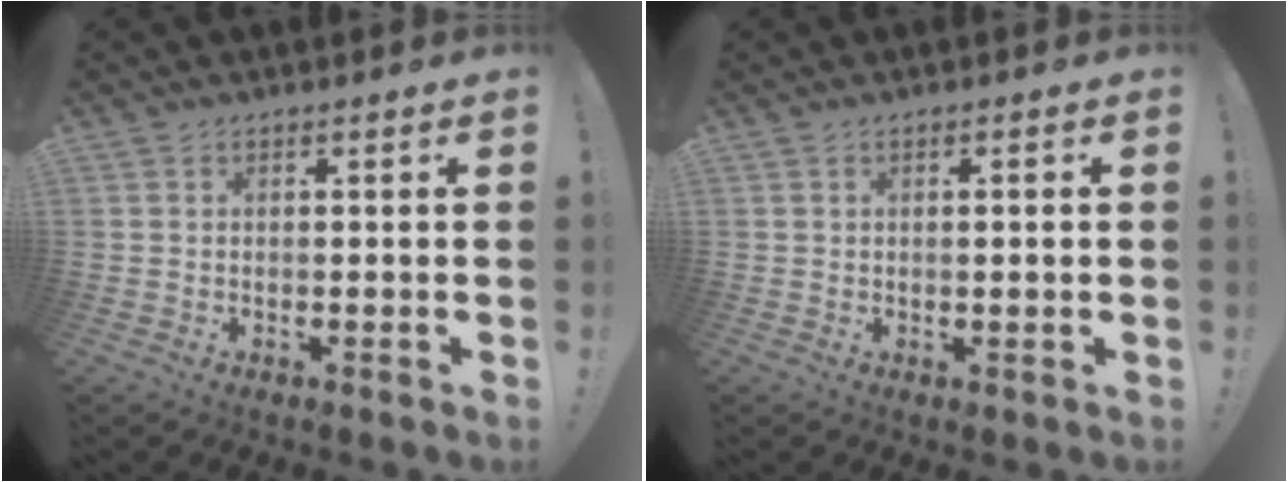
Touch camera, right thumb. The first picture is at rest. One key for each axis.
{"total": 1.5, "fx": 0.2, "fy": -0.1, "fz": 1.5, "tx": -0.025, "ty": 0.000, "tz": 0.001}